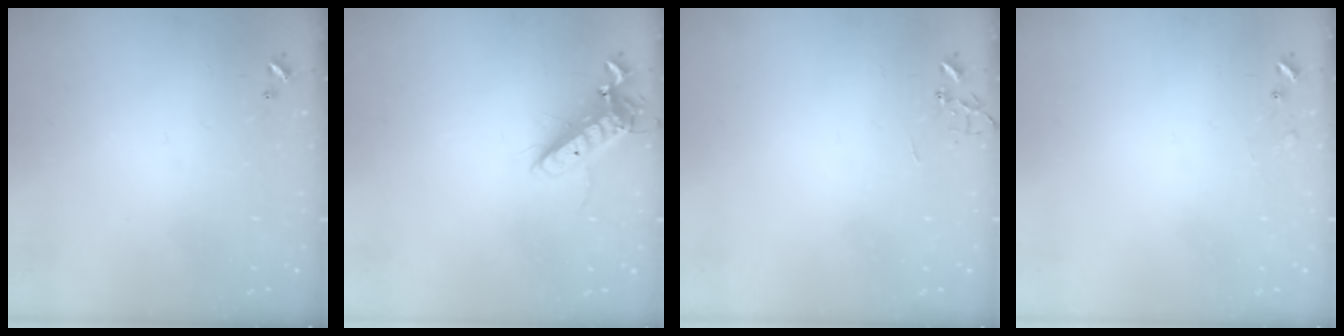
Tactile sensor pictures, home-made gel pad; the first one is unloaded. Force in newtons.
{"total": 12.9, "press": 12.7, "slide": 2.1}
{"total": 0.0}
{"total": 5.9, "press": 5.9, "slide": 0.9}